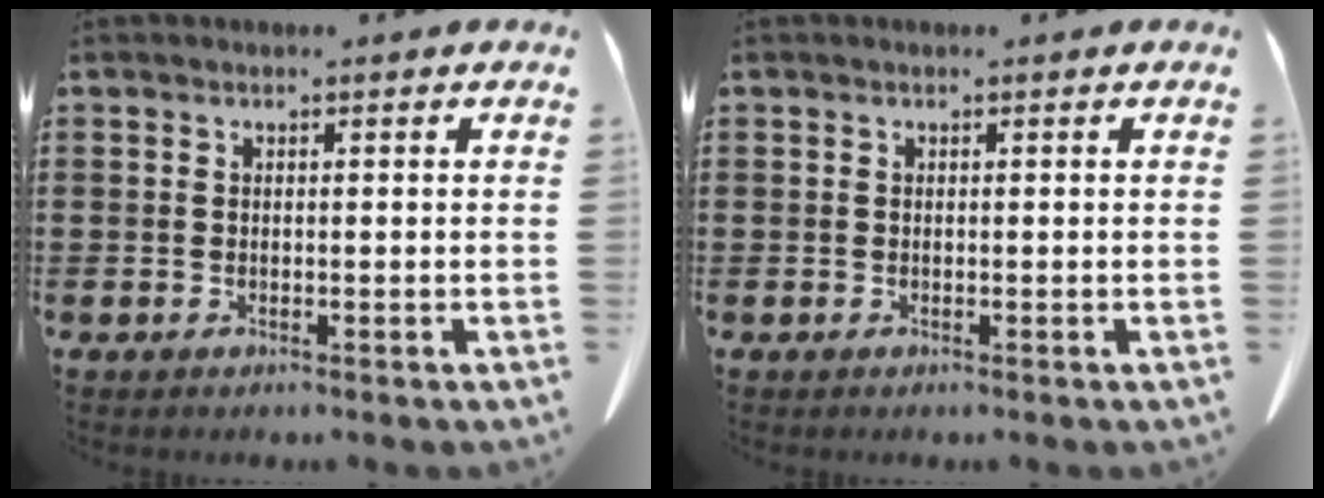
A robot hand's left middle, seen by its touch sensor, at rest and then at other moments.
{"total": 0.0}